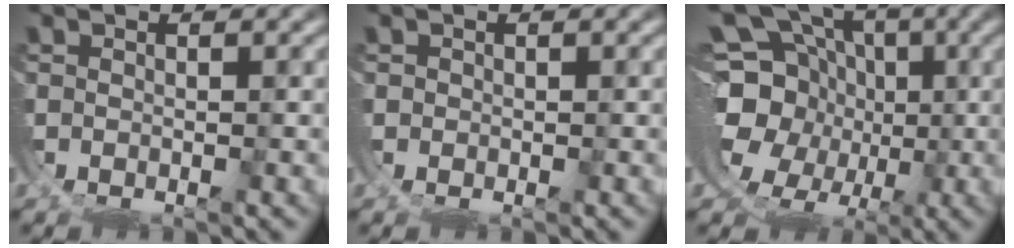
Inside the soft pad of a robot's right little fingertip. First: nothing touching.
{"total": 0.6, "force": [0.0, 0.6, -0.1], "torque": [-0.001, -0.003, 0.001]}
{"total": 13.7, "force": [0.4, 11.9, 6.8], "torque": [-0.148, -0.035, 0.003]}